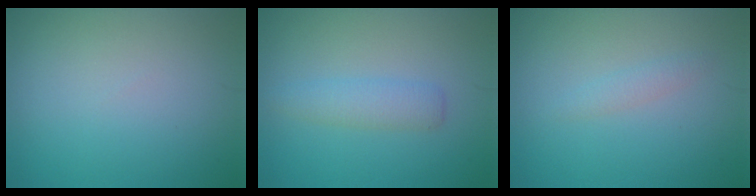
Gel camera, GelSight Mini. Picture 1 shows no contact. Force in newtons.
{"total": 2.1, "press": 2.1, "slide": 0.1}
{"total": 1.0, "press": 1.0, "slide": 0.0}